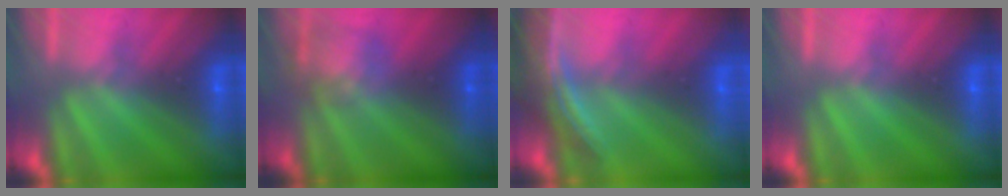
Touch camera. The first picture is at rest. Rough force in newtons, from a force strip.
{"total": 2.3}
{"total": 3.7}
{"total": 0.0}